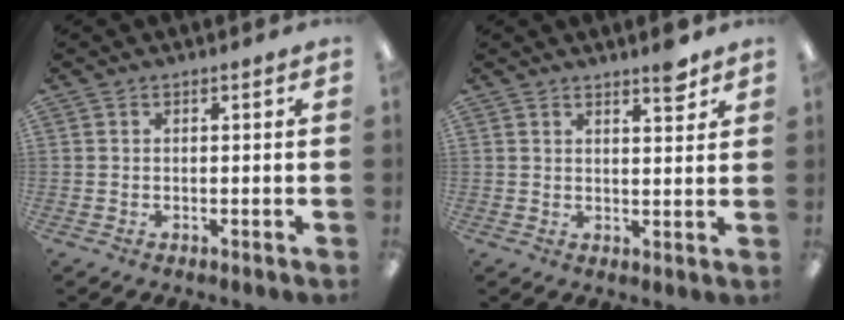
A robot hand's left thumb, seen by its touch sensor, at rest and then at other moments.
{"total": 4.3, "force": [3.5, 1.0, 2.4], "torque": [-0.022, -0.024, 0.054]}